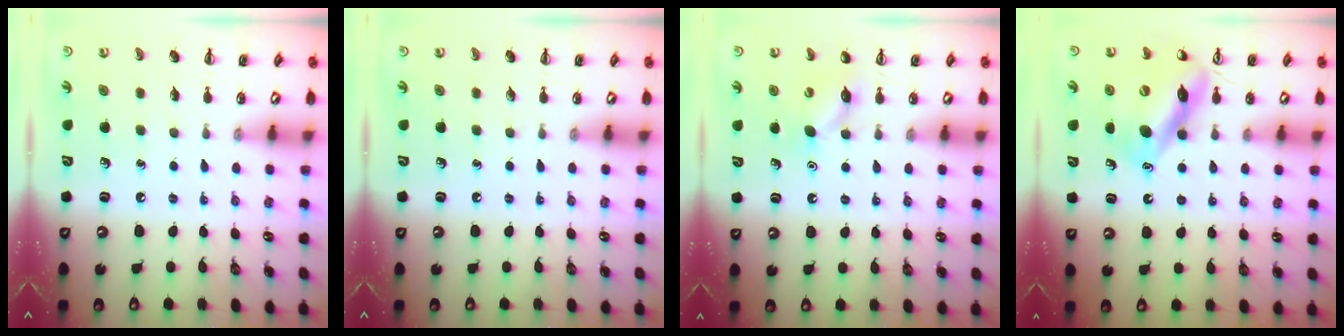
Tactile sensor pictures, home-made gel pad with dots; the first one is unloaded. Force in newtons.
{"total": 0.0}
{"total": 6.7, "press": 6.6, "slide": 1.3}
{"total": 12.1, "press": 11.6, "slide": 3.3}